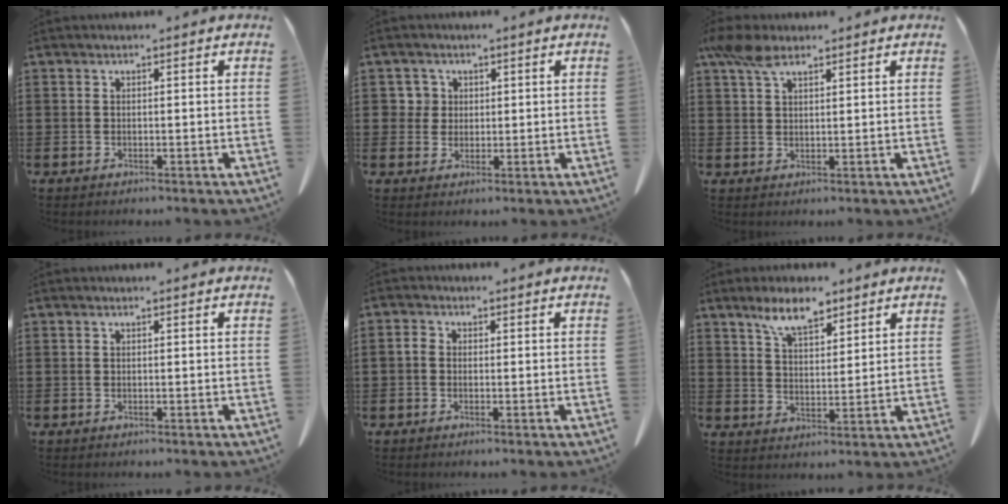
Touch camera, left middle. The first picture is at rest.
{"total": 3.2, "force": [1.2, 2.9, 0.7], "torque": [-0.021, 0.008, 0.019]}
{"total": 5.2, "force": [3.4, 2.1, 3.3], "torque": [-0.076, 0.003, 0.063]}
{"total": 0.0}
{"total": 1.3, "force": [-0.4, 0.9, 0.8], "torque": [-0.018, 0.000, -0.007]}
{"total": 7.0, "force": [5.3, 2.5, 3.9], "torque": [-0.082, -0.008, 0.096]}